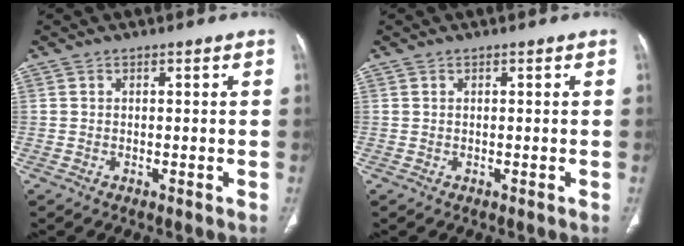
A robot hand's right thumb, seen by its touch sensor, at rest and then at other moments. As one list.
[{"total": 0.0}]